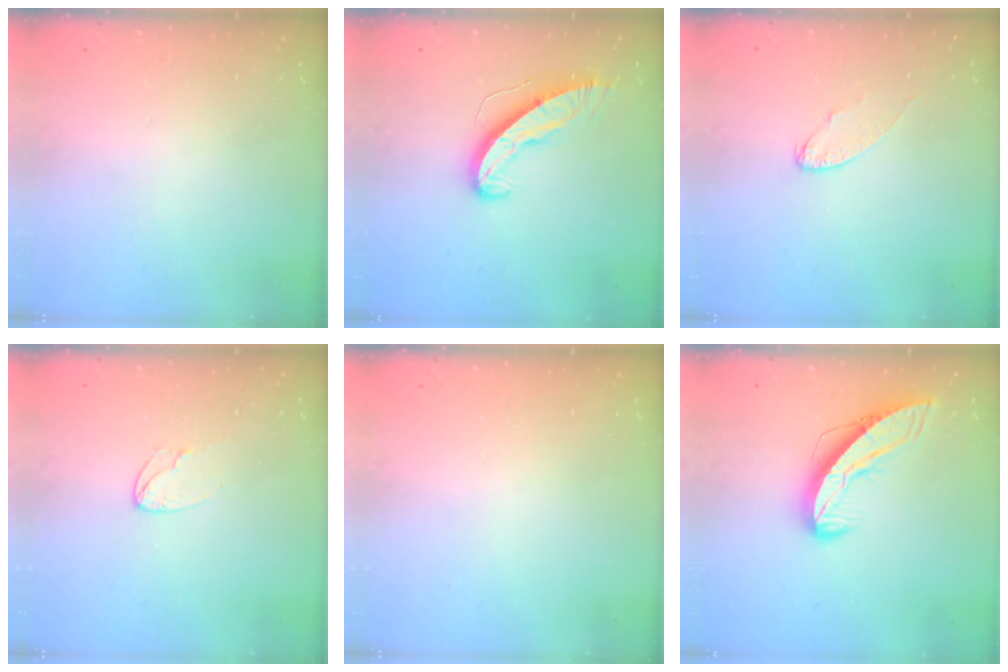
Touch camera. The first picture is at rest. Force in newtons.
{"total": 11.5, "press": 11.4, "slide": 0.9}
{"total": 5.2, "press": 5.2, "slide": 0.4}
{"total": 5.5, "press": 5.5, "slide": 0.3}
{"total": 0.0}
{"total": 9.8, "press": 9.7, "slide": 1.1}